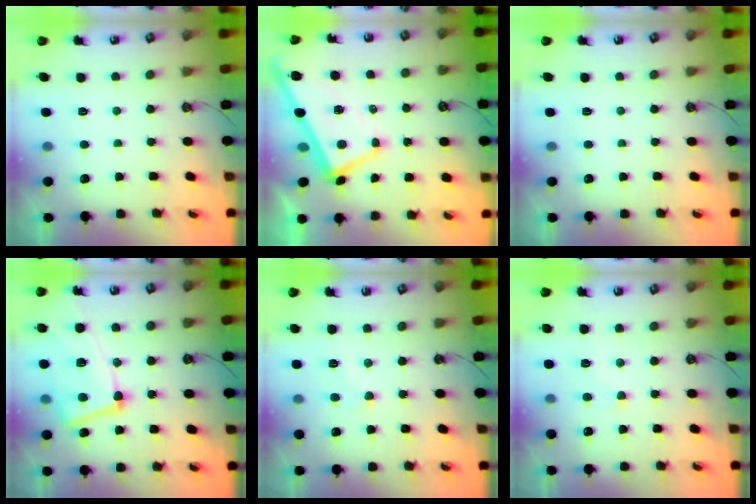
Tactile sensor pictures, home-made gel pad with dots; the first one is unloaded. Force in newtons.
{"total": 2.8, "press": 2.7, "slide": 0.9}
{"total": 0.0}
{"total": 10.6, "press": 10.4, "slide": 2.1}
{"total": 1.9, "press": 1.8, "slide": 0.5}
{"total": 0.0}